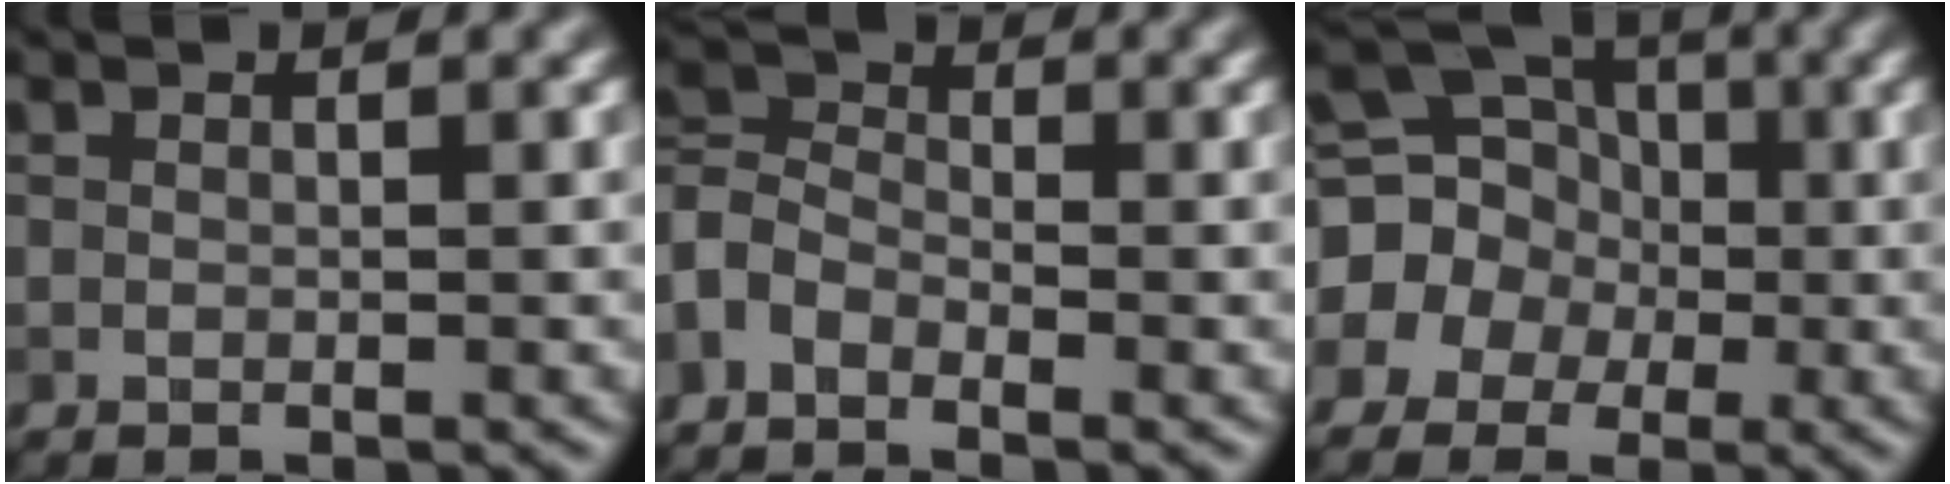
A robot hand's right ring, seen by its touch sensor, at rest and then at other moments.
{"total": 3.6, "force": [-1.9, 2.3, 2.0], "torque": [-0.041, 0.005, -0.055]}
{"total": 10.5, "force": [-0.6, 9.8, 3.7], "torque": [-0.098, 0.024, -0.045]}